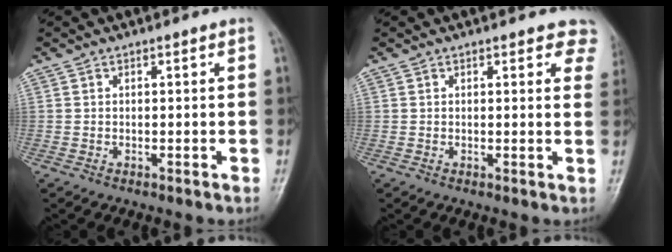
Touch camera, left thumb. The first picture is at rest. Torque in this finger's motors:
{"motor_torque": [0.09, 0.77, 0.25, -0.22, -0.04]}